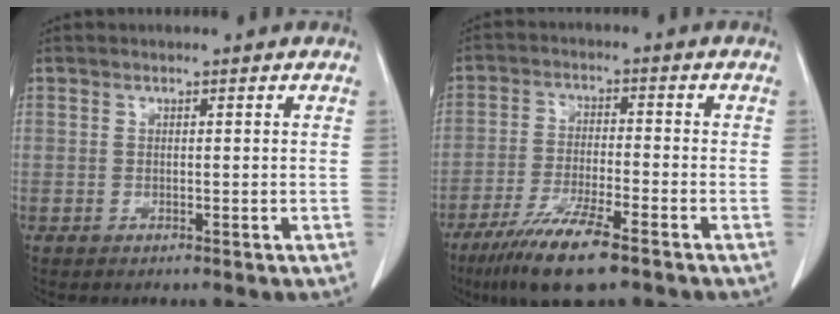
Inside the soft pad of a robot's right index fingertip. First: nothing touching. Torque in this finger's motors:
{"motor_torque": [0.96, -1.05, 0.69, 0.18]}